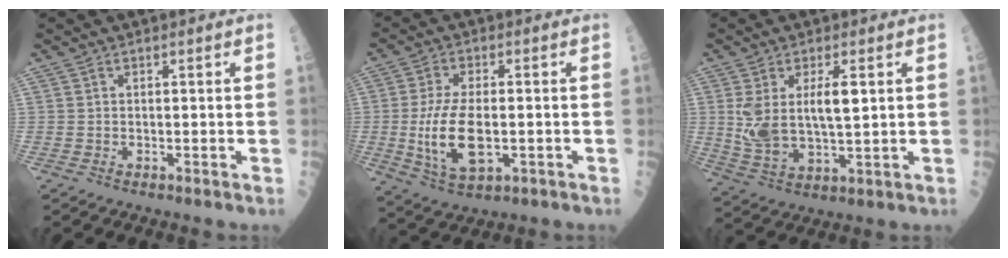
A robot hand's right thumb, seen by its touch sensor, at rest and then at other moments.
{"total": 11.8, "force": [-1.6, 5.6, 10.3], "torque": [-0.199, -0.005, -0.024]}
{"total": 10.9, "force": [2.1, 4.6, 9.6], "torque": [-0.189, -0.012, 0.049]}